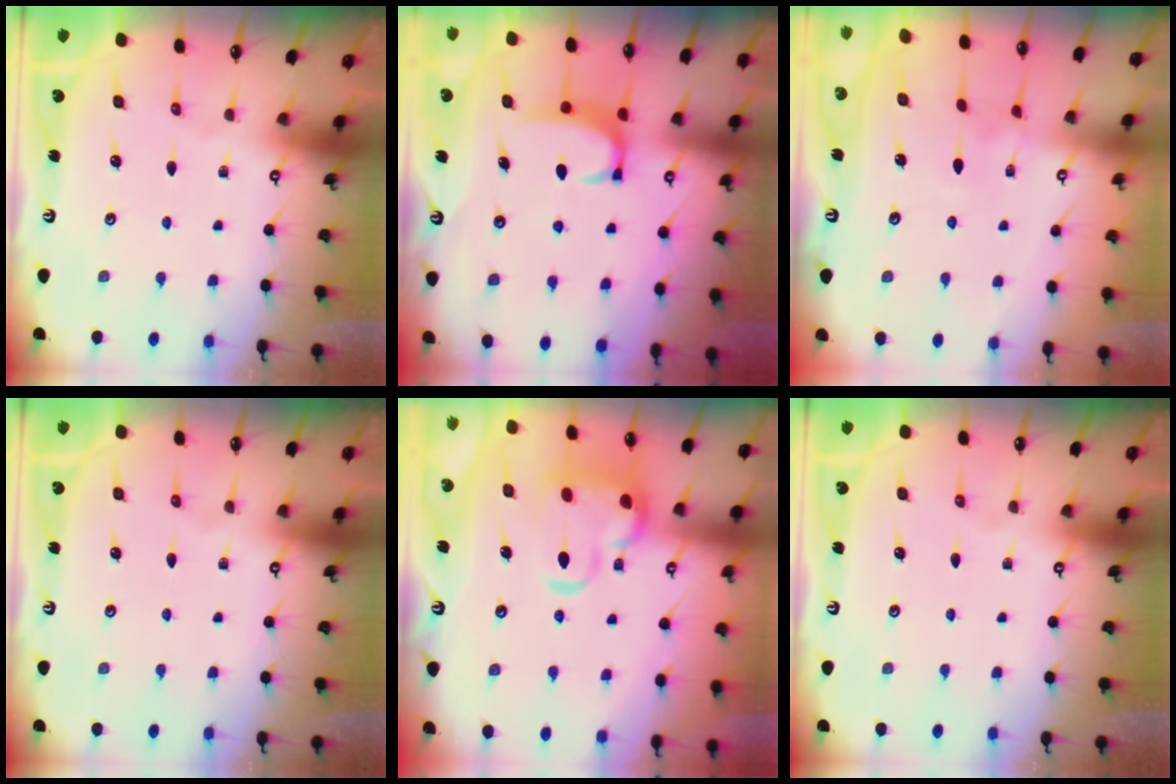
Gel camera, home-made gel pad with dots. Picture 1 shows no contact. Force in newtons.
{"total": 2.7, "press": 2.6, "slide": 0.4}
{"total": 4.5, "press": 4.5, "slide": 0.1}
{"total": 0.0}
{"total": 8.3, "press": 8.1, "slide": 1.8}
{"total": 0.0}